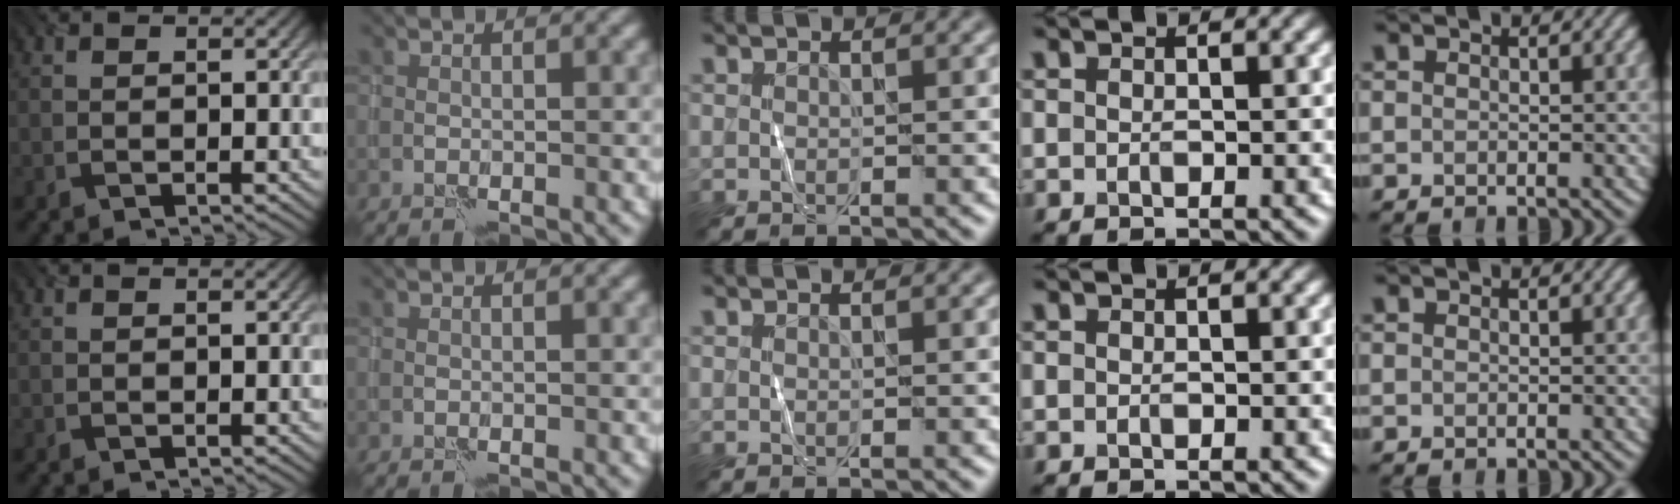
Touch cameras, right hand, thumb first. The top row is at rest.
{}